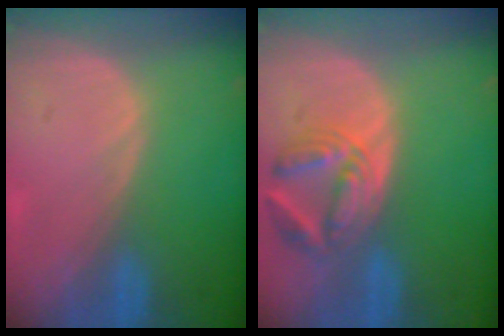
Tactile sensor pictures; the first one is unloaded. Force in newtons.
{"total": 6.5, "press": 6.4, "slide": 1.3}